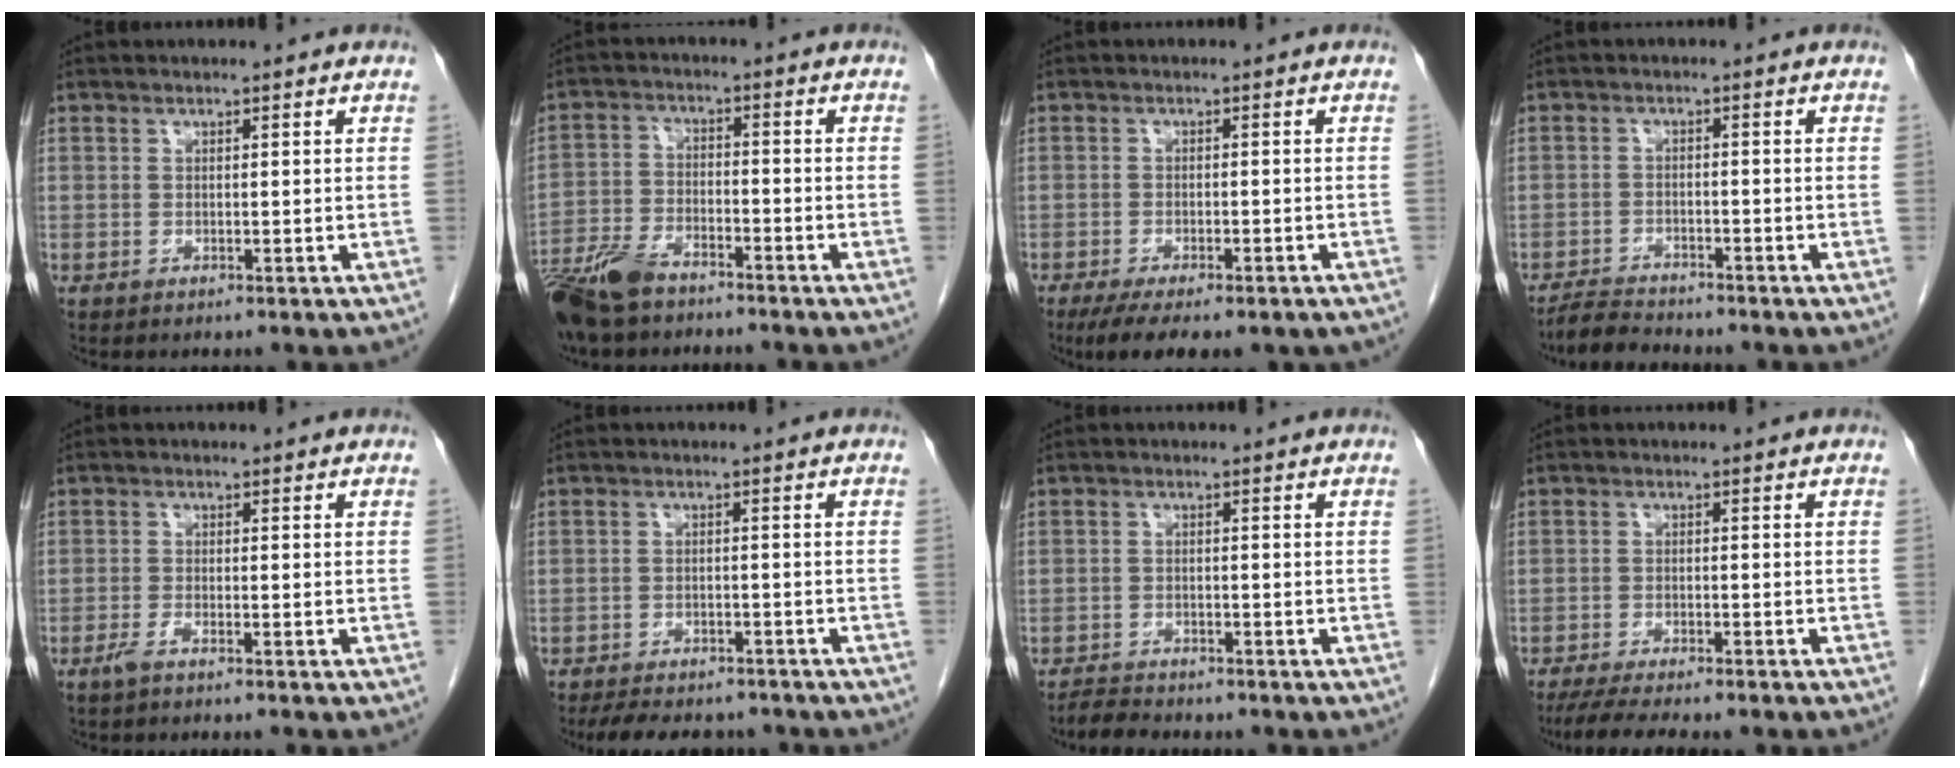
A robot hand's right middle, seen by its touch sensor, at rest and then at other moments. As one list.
[{"total": 9.7, "force": [-7.8, 3.2, 4.8], "torque": [-0.104, -0.020, -0.149]}, {"total": 10.3, "force": [-7.6, 3.2, 6.2], "torque": [-0.085, -0.012, -0.105]}, {"total": 3.9, "force": [-3.8, 0.5, 0.6], "torque": [-0.013, -0.014, -0.069]}, {"total": 1.6, "force": [-1.3, 0.0, 0.9], "torque": [-0.026, -0.002, -0.028]}, {"total": 10.6, "force": [-9.2, 3.8, 3.7], "torque": [-0.064, 0.001, -0.120]}, {"total": 3.0, "force": [-2.9, 0.7, 0.5], "torque": [-0.014, -0.009, -0.051]}, {"total": 8.4, "force": [-7.1, 0.6, 4.5], "torque": [-0.064, -0.014, -0.108]}]